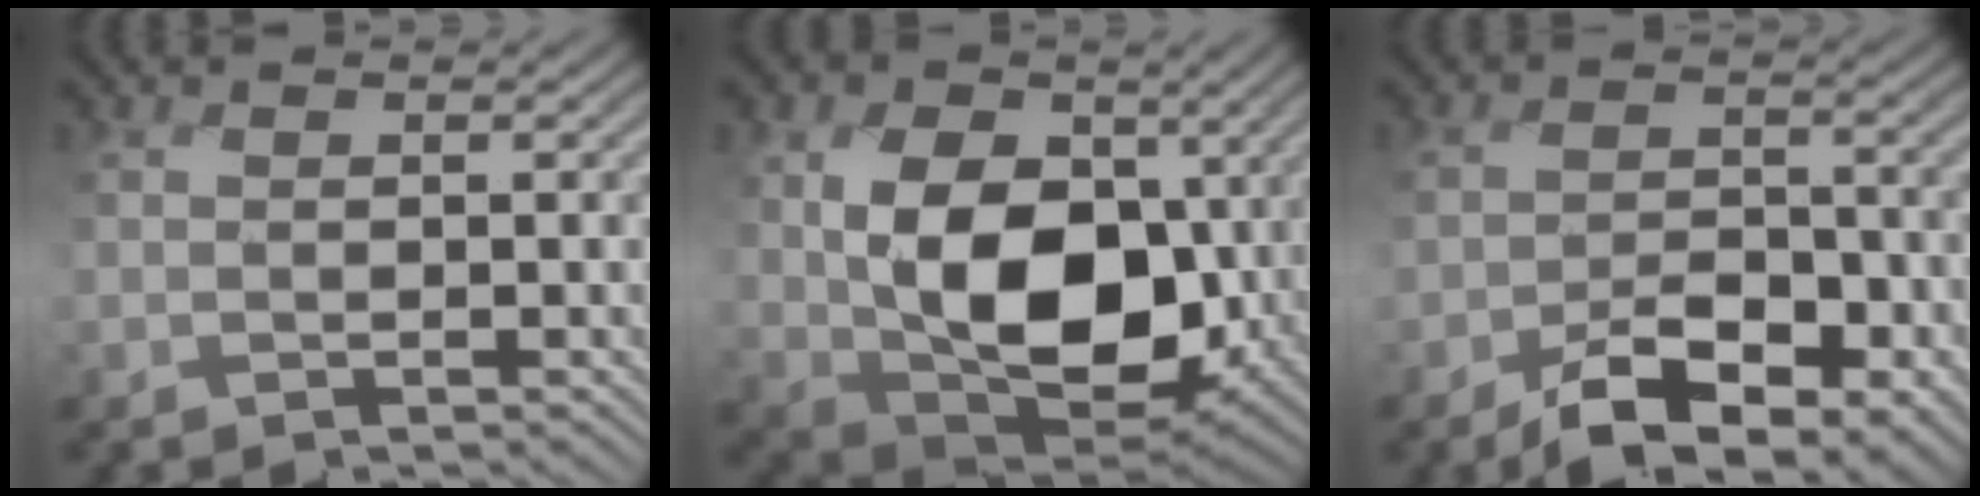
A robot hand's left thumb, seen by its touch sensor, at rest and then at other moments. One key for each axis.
{"total": 13.5, "fx": 0.4, "fy": 9.1, "fz": 10.0, "tx": -0.194, "ty": -0.014, "tz": 0.014}
{"total": 7.2, "fx": -4.6, "fy": 3.5, "fz": 4.3, "tx": -0.074, "ty": -0.009, "tz": -0.083}